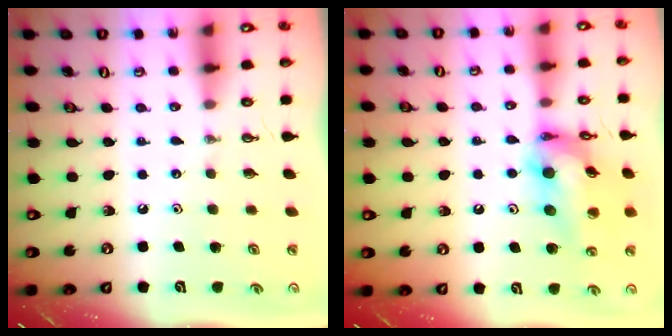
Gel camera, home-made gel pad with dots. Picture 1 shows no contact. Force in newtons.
{"total": 16.9, "press": 16.5, "slide": 3.9}